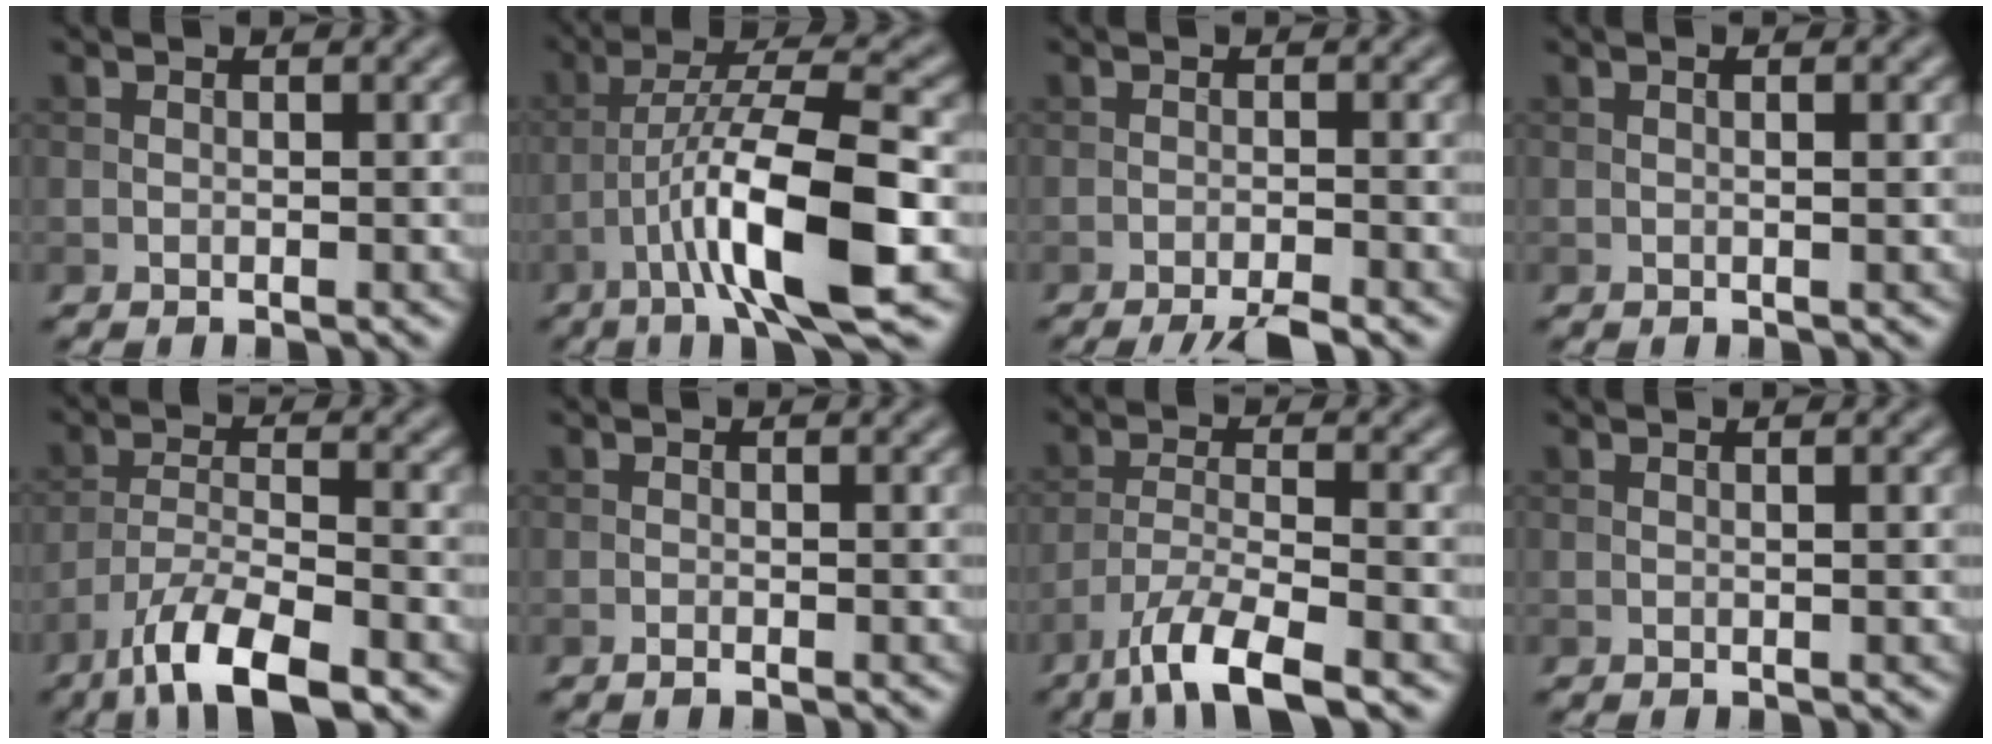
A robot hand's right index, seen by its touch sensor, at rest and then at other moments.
{"total": 10.2, "force": [-3.9, 1.9, 9.3], "torque": [-0.155, 0.017, -0.070]}
{"total": 3.5, "force": [-2.6, 0.4, 2.2], "torque": [-0.032, 0.002, -0.049]}
{"total": 1.0, "force": [0.2, 0.2, 1.0], "torque": [-0.015, 0.001, 0.002]}
{"total": 7.7, "force": [-5.4, 2.0, 5.2], "torque": [-0.093, -0.004, -0.102]}
{"total": 0.6, "force": [-0.4, 0.1, 0.4], "torque": [-0.006, 0.000, -0.008]}
{"total": 6.6, "force": [-4.6, 1.4, 4.6], "torque": [-0.083, -0.003, -0.091]}
{"total": 0.7, "force": [0.1, 0.2, 0.7], "torque": [-0.006, 0.005, -0.001]}